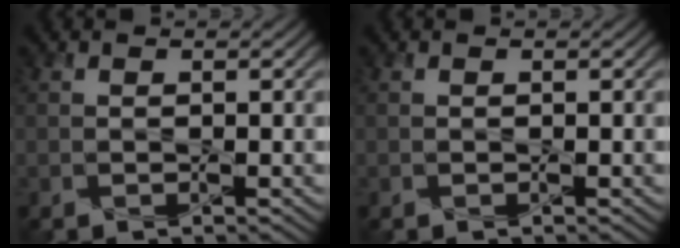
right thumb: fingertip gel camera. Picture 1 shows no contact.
{"total": 0.0}